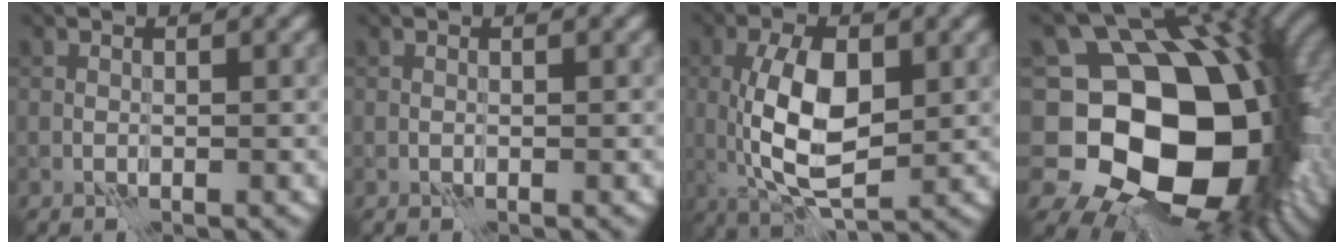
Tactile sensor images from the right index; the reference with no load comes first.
{"total": 0.0}
{"total": 7.6, "force": [0.3, 3.5, 6.7], "torque": [-0.134, -0.003, 0.007]}
{"total": 17.8, "force": [-1.8, 13.1, 12.0], "torque": [-0.179, -0.022, -0.008]}